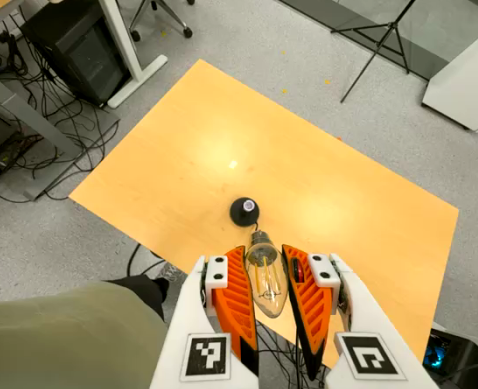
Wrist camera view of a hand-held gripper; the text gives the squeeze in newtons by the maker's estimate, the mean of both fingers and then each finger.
{"total": 21.3, "left": 24.2, "right": 18.4}